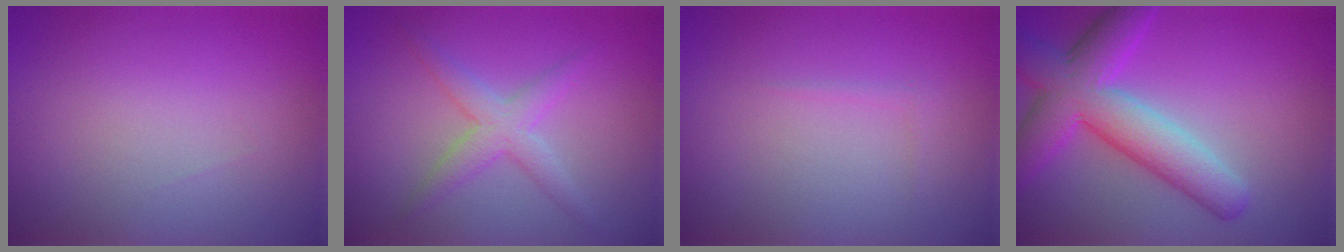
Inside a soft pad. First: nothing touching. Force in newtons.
{"total": 2.8, "press": 2.8, "slide": 0.1}
{"total": 0.5, "press": 0.5, "slide": 0.1}
{"total": 7.7, "press": 7.7, "slide": 0.3}